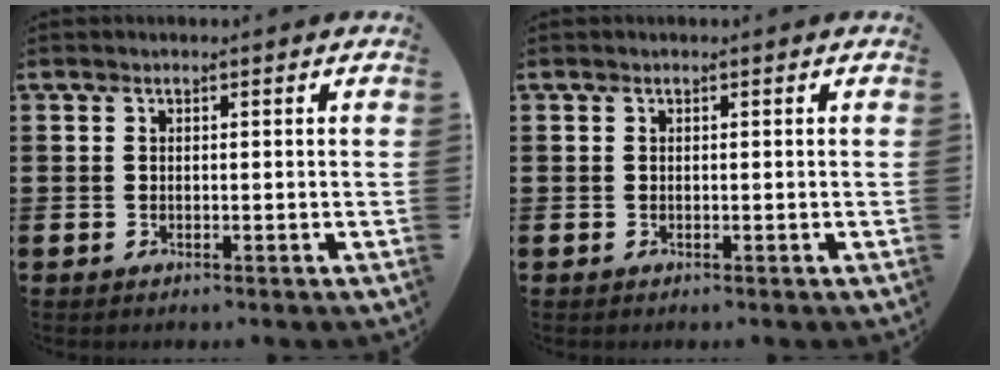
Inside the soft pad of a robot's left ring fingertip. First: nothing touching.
{"total": 0.0}